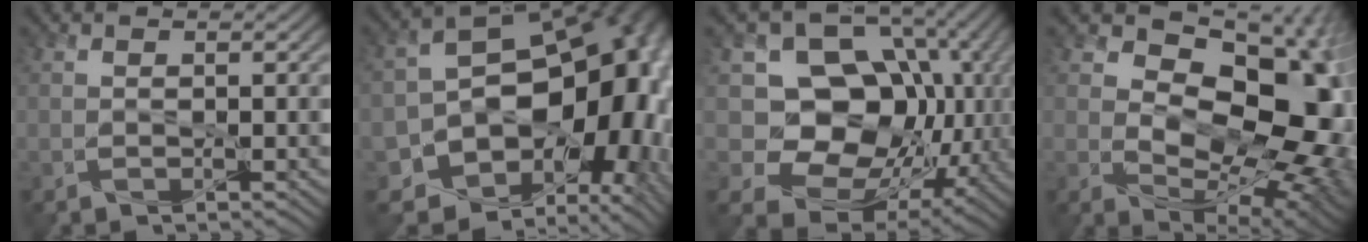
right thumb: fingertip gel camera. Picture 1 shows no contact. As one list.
[{"total": 20.8, "force": [-6.4, 14.7, 13.2], "torque": [-0.186, -0.038, -0.073]}, {"total": 16.4, "force": [0.5, 12.5, 10.7], "torque": [-0.201, -0.017, 0.032]}, {"total": 16.4, "force": [3.1, 10.5, 12.3], "torque": [-0.148, 0.006, 0.057]}]